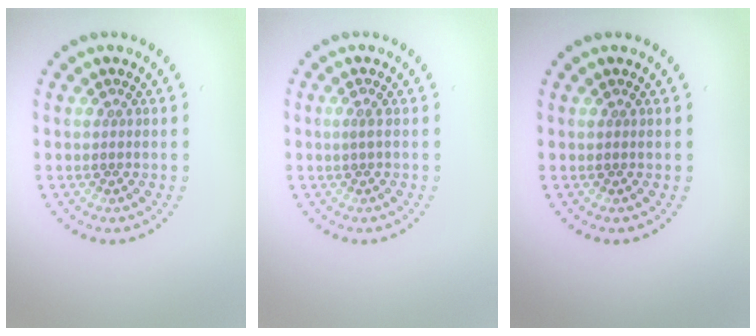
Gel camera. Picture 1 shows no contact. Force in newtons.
{"total": 0.6, "press": 0.2, "slide": 0.6}
{"total": 0.0}